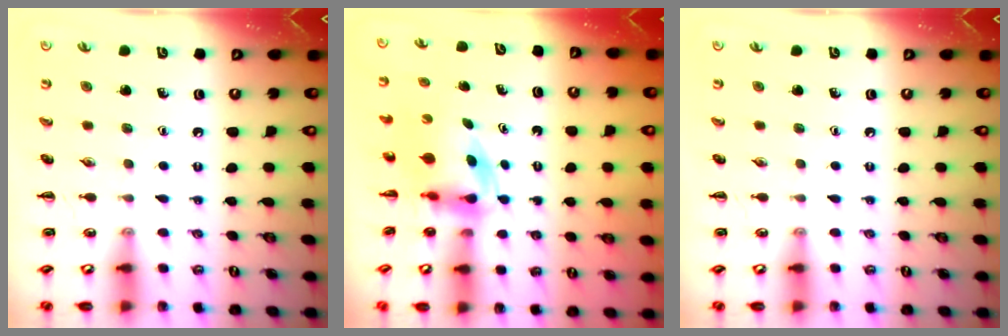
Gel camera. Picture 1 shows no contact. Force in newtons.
{"total": 5.3, "press": 5.2, "slide": 0.9}
{"total": 0.0}